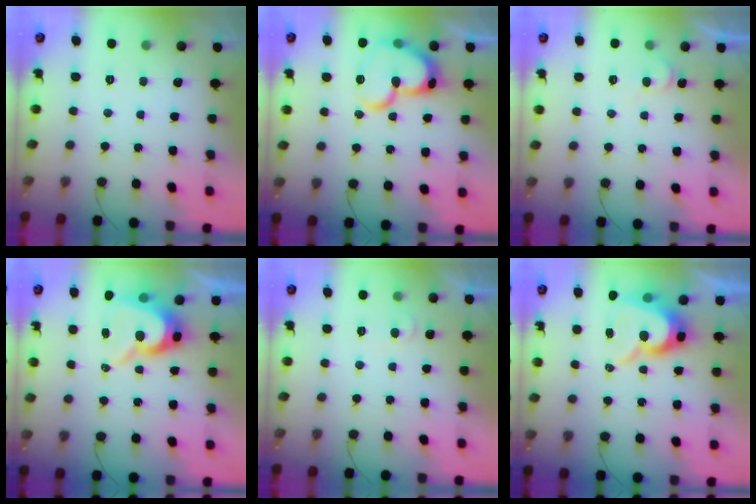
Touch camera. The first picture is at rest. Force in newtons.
{"total": 19.1, "press": 19.0, "slide": 2.0}
{"total": 4.4, "press": 4.3, "slide": 0.3}
{"total": 11.4, "press": 11.3, "slide": 1.0}
{"total": 4.4, "press": 4.4, "slide": 0.5}
{"total": 11.4, "press": 11.3, "slide": 1.0}